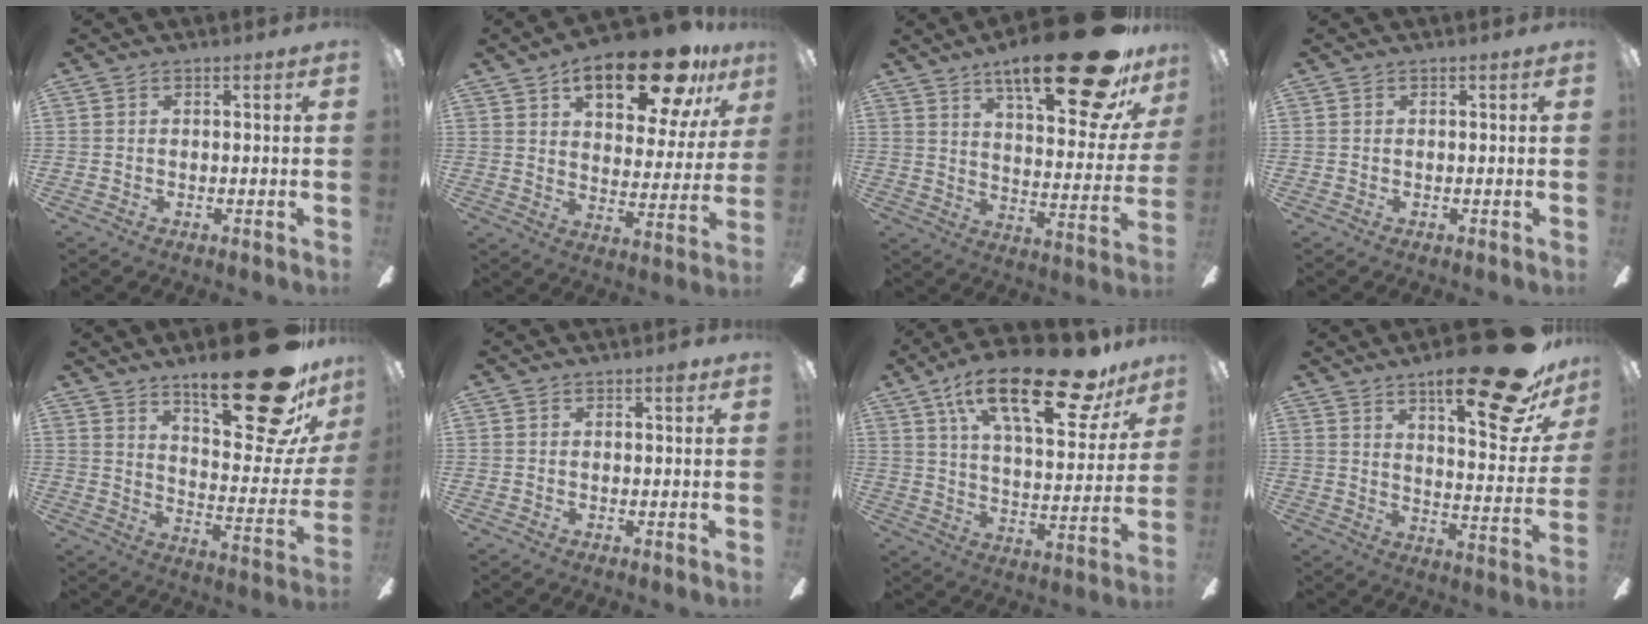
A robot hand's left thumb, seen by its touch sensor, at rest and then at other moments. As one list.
[{"total": 20.4, "force": [12.9, 8.1, 13.6], "torque": [-0.194, -0.066, 0.204]}, {"total": 27.1, "force": [17.7, 7.6, 19.0], "torque": [-0.278, -0.106, 0.279]}, {"total": 0.0}, {"total": 29.1, "force": [18.4, 9.1, 20.5], "torque": [-0.287, -0.116, 0.296]}, {"total": 1.0, "force": [0.6, 0.4, 0.7], "torque": [-0.008, 0.000, 0.008]}, {"total": 26.4, "force": [16.1, 9.6, 18.6], "torque": [-0.292, -0.086, 0.260]}, {"total": 23.7, "force": [15.4, 6.3, 16.9], "torque": [-0.237, -0.099, 0.240]}]